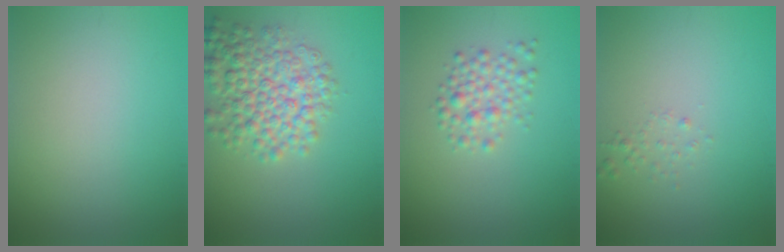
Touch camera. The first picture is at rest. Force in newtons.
{"total": 6.2, "press": 6.2, "slide": 0.2}
{"total": 2.5, "press": 2.5, "slide": 0.1}
{"total": 0.8, "press": 0.8, "slide": 0.1}